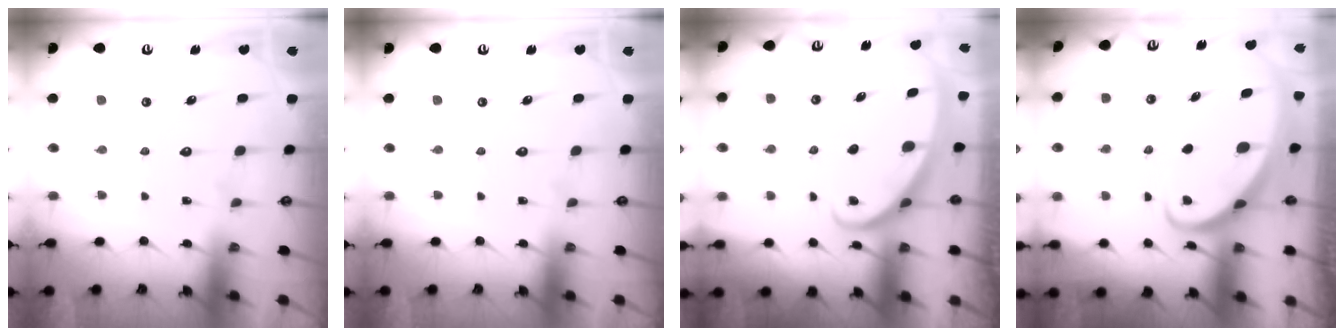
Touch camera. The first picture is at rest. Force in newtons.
{"total": 0.0}
{"total": 2.5, "press": 2.5, "slide": 0.2}
{"total": 2.8, "press": 2.8, "slide": 0.4}